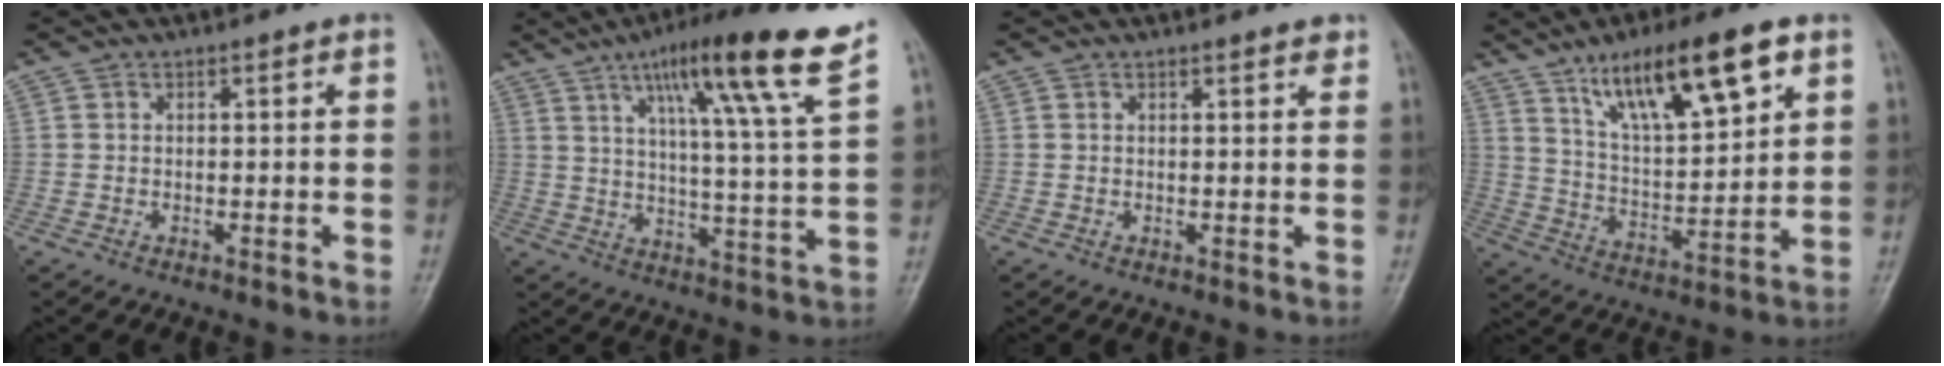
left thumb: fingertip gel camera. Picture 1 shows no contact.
{"total": 18.0, "force": [10.9, 0.4, 14.3], "torque": [-0.209, -0.045, 0.158]}
{"total": 1.5, "force": [1.2, 0.3, 0.8], "torque": [-0.008, -0.006, 0.014]}
{"total": 17.3, "force": [9.6, 5.0, 13.5], "torque": [-0.206, -0.035, 0.173]}